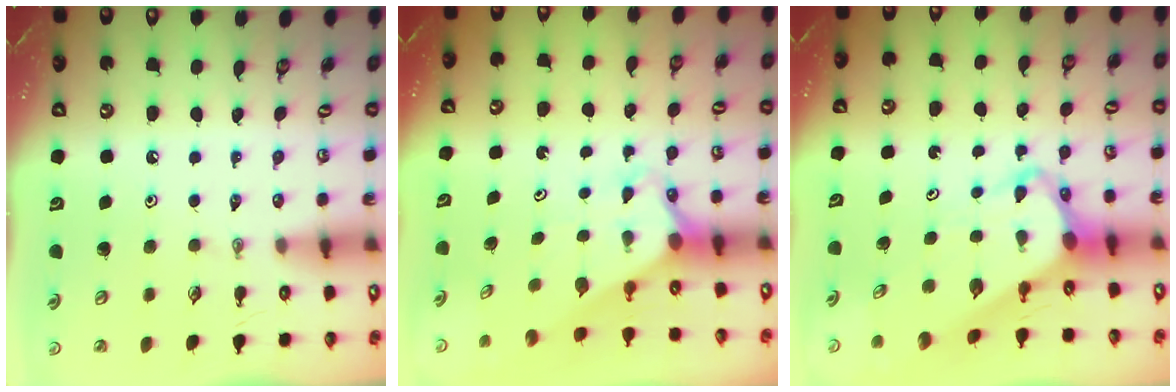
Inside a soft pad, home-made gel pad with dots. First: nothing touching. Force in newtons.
{"total": 2.7, "press": 2.7, "slide": 0.2}
{"total": 4.7, "press": 4.7, "slide": 0.2}